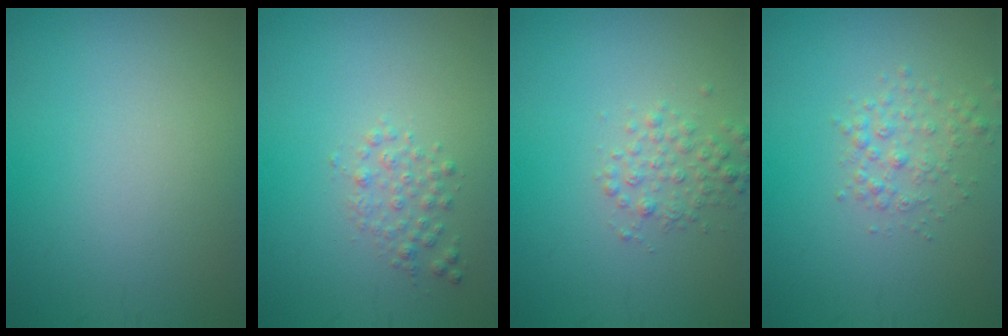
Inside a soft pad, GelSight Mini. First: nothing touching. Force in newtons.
{"total": 1.5, "press": 1.5, "slide": 0.1}
{"total": 2.0, "press": 2.0, "slide": 0.1}
{"total": 1.9, "press": 1.9, "slide": 0.1}